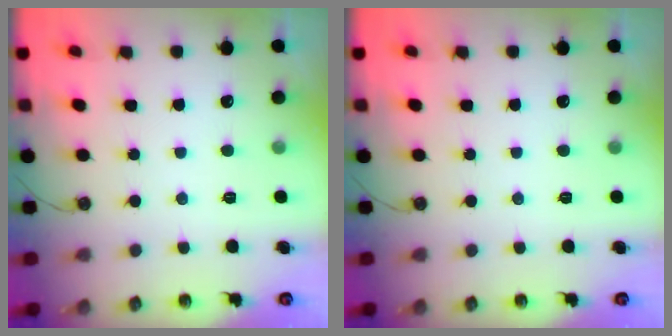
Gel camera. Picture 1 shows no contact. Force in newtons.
{"total": 0.0}